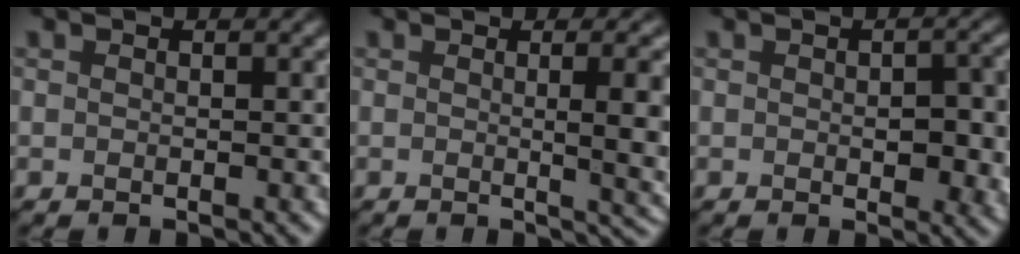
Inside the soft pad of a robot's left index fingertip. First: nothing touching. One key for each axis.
{"total": 7.3, "fx": 0.3, "fy": 2.6, "fz": 6.8, "tx": -0.052, "ty": 0.001, "tz": 0.005}
{"total": 4.4, "fx": -0.2, "fy": 2.2, "fz": 3.8, "tx": -0.046, "ty": -0.008, "tz": 0.000}